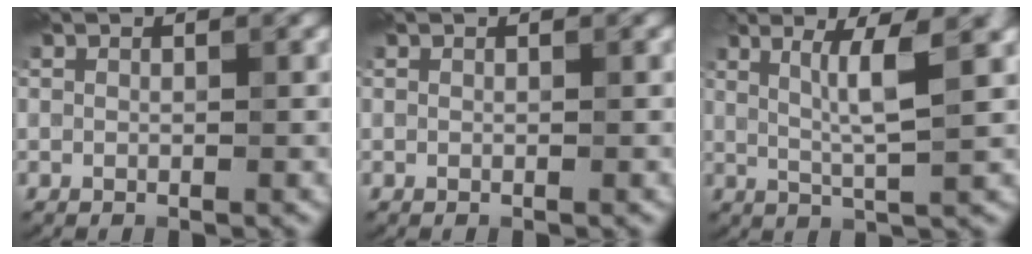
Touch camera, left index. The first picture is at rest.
{"total": 0.0}
{"total": 5.2, "force": [1.8, 0.7, 4.8], "torque": [-0.081, 0.001, 0.032]}